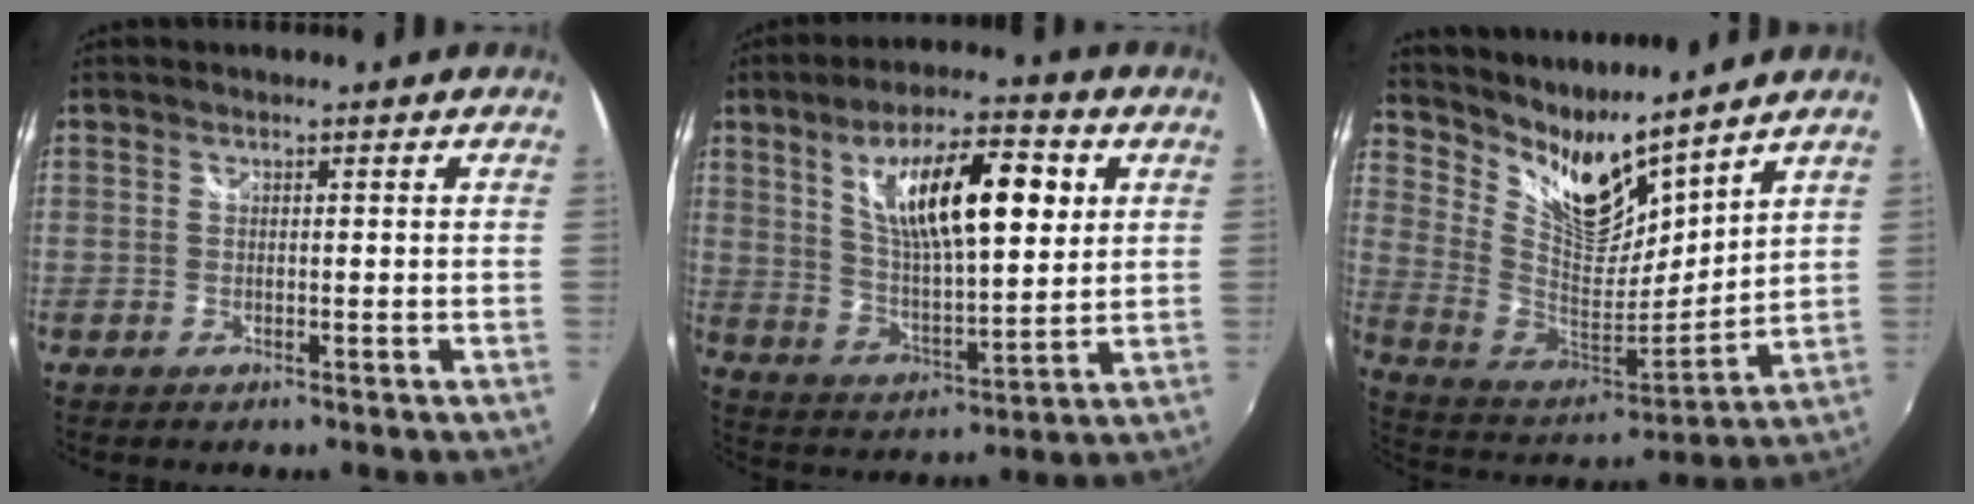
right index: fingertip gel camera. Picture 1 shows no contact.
{"total": 17.1, "force": [5.9, 5.6, 15.1], "torque": [-0.258, 0.012, 0.107]}
{"total": 14.4, "force": [11.4, 4.3, 7.7], "torque": [-0.147, -0.031, 0.221]}